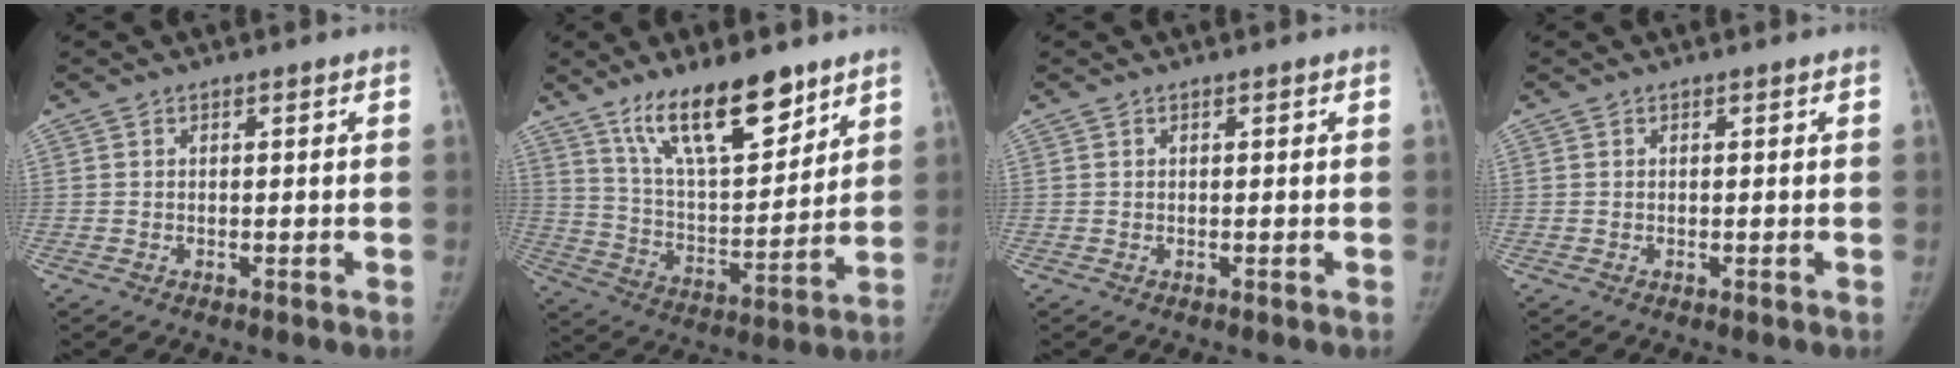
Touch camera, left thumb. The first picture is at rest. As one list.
[{"total": 18.1, "force": [12.3, 6.4, 11.8], "torque": [-0.158, -0.071, 0.223]}, {"total": 0.0}, {"total": 0.0}]